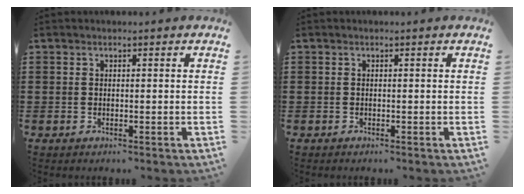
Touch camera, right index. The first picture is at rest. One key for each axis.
{"total": 0.0}